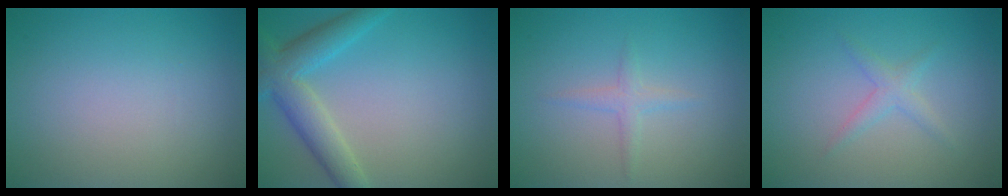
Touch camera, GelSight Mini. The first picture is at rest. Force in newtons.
{"total": 4.8, "press": 4.8, "slide": 0.2}
{"total": 1.3, "press": 1.3, "slide": 0.0}
{"total": 1.4, "press": 1.4, "slide": 0.1}